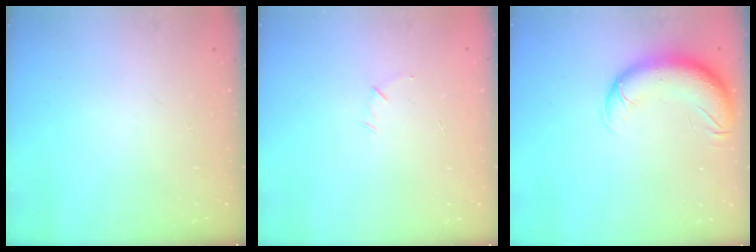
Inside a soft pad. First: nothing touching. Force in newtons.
{"total": 3.5, "press": 3.4, "slide": 0.9}
{"total": 12.1, "press": 11.8, "slide": 2.5}